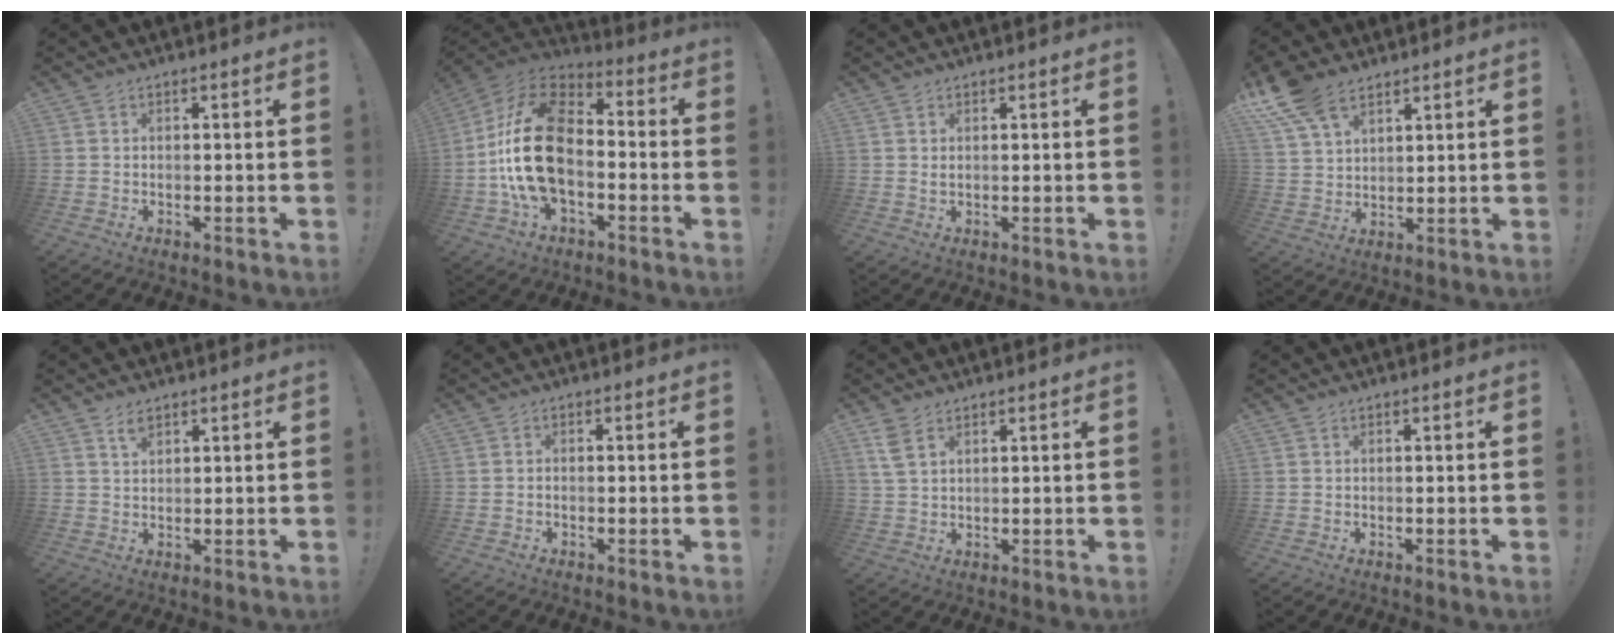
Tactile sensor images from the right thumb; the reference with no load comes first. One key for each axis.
{"total": 23.7, "fx": -2.6, "fy": 14.5, "fz": 18.6, "tx": -0.361, "ty": 0.035, "tz": -0.034}
{"total": 0.8, "fx": 0.5, "fy": 0.3, "fz": 0.6, "tx": -0.007, "ty": -0.002, "tz": 0.009}
{"total": 11.4, "fx": 7.9, "fy": 5.8, "fz": 5.9, "tx": -0.121, "ty": -0.038, "tz": 0.152}
{"total": 2.6, "fx": 1.9, "fy": 1.1, "fz": 1.5, "tx": -0.015, "ty": -0.009, "tz": 0.030}
{"total": 0.8, "fx": -0.7, "fy": 0.2, "fz": 0.4, "tx": -0.012, "ty": 0.003, "tz": -0.012}
{"total": 4.9, "fx": 2.8, "fy": 2.4, "fz": 3.2, "tx": -0.061, "ty": -0.008, "tz": 0.056}
{"total": 0.0}